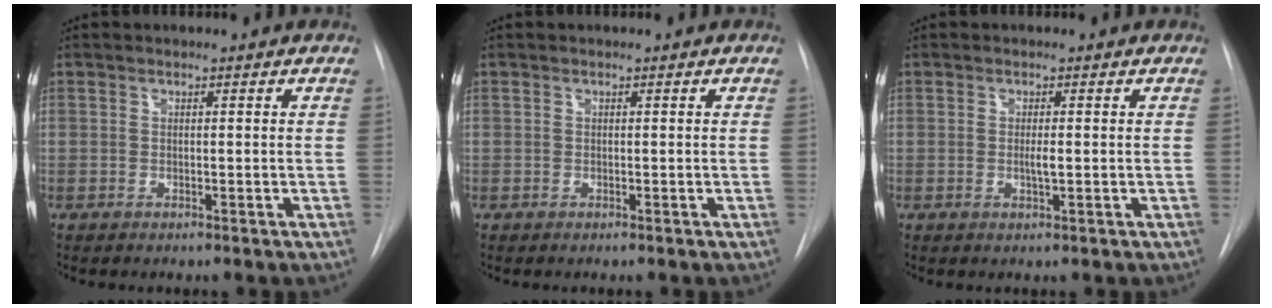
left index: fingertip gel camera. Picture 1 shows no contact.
{"total": 0.0}
{"total": 1.2, "force": [0.0, 0.1, 1.2], "torque": [-0.023, -0.003, 0.002]}